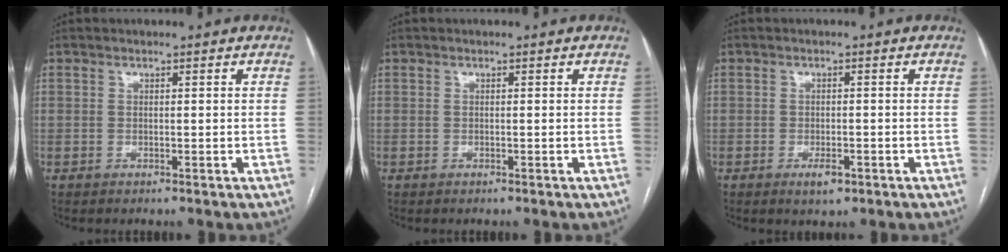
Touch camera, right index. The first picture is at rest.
{"total": 0.0}
{"total": 2.5, "force": [-1.4, 1.0, 1.9], "torque": [-0.029, 0.001, -0.017]}